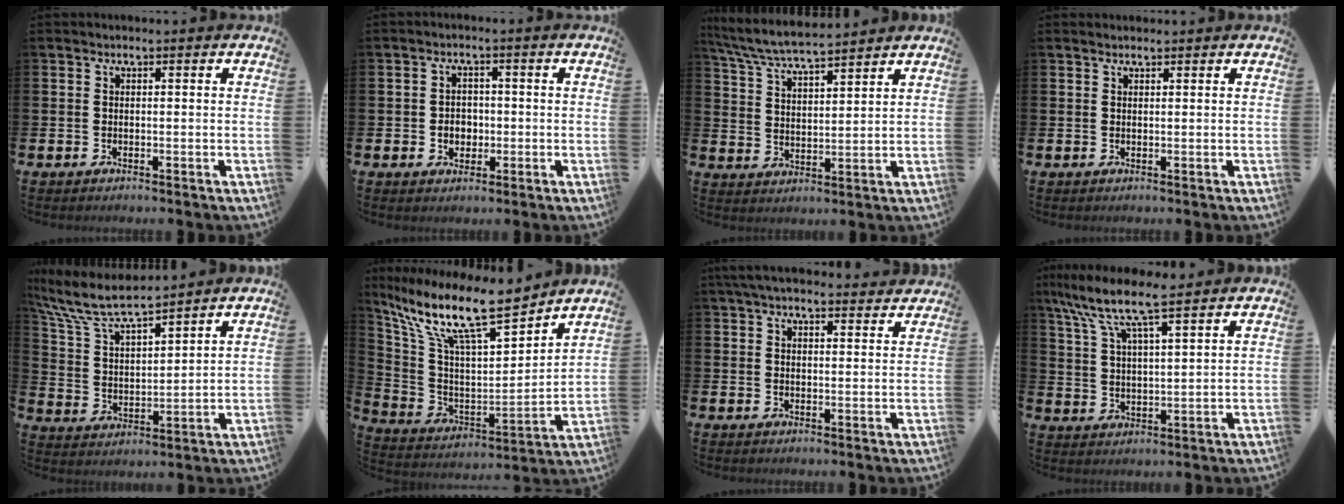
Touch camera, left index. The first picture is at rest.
{"total": 2.8, "force": [-0.6, 2.4, 1.3], "torque": [-0.013, 0.000, -0.020]}
{"total": 6.5, "force": [6.2, 0.4, 1.9], "torque": [-0.063, -0.031, 0.112]}
{"total": 0.7, "force": [0.6, 0.2, 0.1], "torque": [0.007, -0.002, 0.010]}
{"total": 8.0, "force": [7.4, 1.2, 2.8], "torque": [-0.092, -0.044, 0.130]}
{"total": 13.6, "force": [11.3, 2.4, 7.2], "torque": [-0.180, -0.076, 0.194]}
{"total": 3.8, "force": [3.4, 0.9, 1.6], "torque": [-0.036, -0.006, 0.062]}
{"total": 8.2, "force": [7.0, 1.2, 4.1], "torque": [-0.110, -0.028, 0.122]}